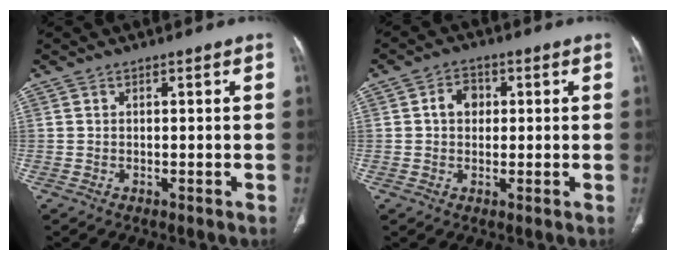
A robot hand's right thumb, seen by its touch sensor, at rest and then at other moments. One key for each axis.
{"total": 4.4, "fx": 0.7, "fy": 3.4, "fz": 2.6, "tx": -0.028, "ty": 0.009, "tz": 0.007}